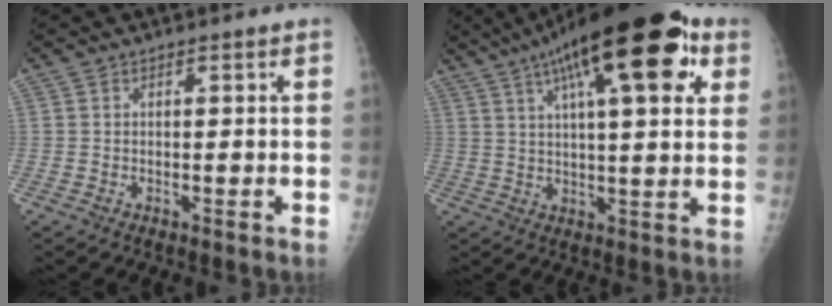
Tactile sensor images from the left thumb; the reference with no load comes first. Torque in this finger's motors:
{"motor_torque": [0.88, 0.47, 1.78, -0.98, 0.38]}